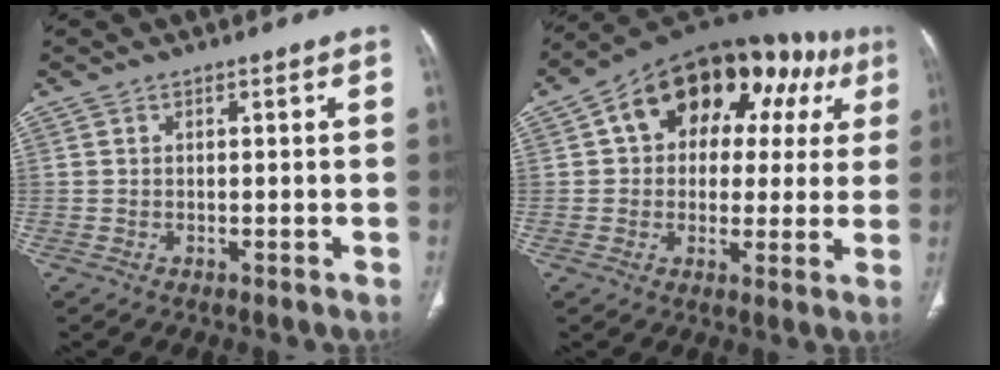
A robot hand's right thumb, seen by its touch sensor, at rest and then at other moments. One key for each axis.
{"total": 21.7, "fx": 7.5, "fy": 13.9, "fz": 14.8, "tx": -0.161, "ty": 0.043, "tz": 0.105}